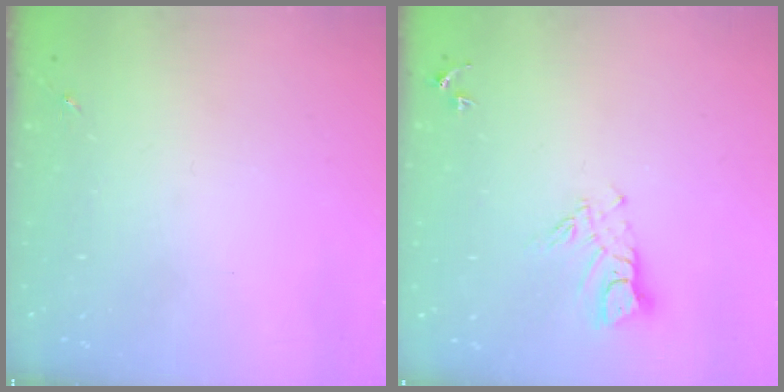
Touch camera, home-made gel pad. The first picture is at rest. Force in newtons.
{"total": 7.7, "press": 7.7, "slide": 0.7}